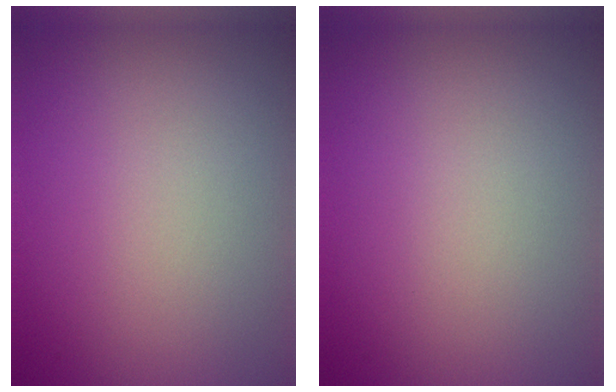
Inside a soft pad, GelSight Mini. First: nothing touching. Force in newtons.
{"total": 0.0}